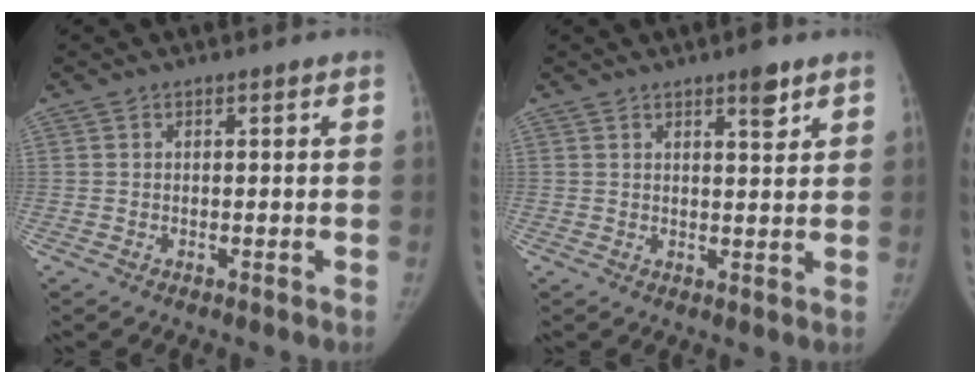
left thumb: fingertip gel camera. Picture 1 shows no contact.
{"total": 3.8, "force": [2.5, 1.0, 2.6], "torque": [-0.030, -0.015, 0.036]}